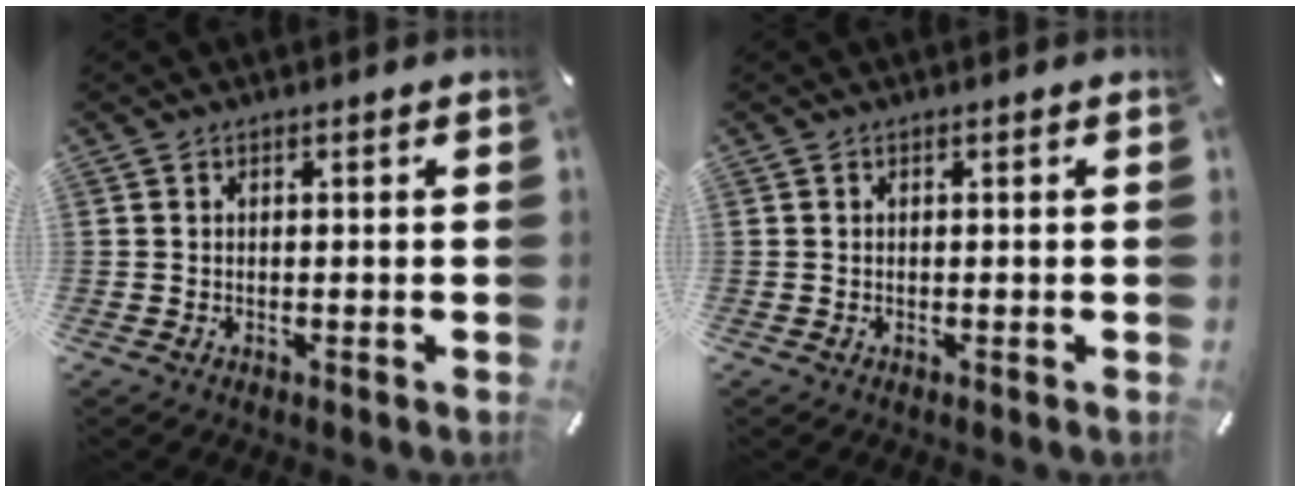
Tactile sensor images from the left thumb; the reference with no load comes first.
{"total": 0.0}